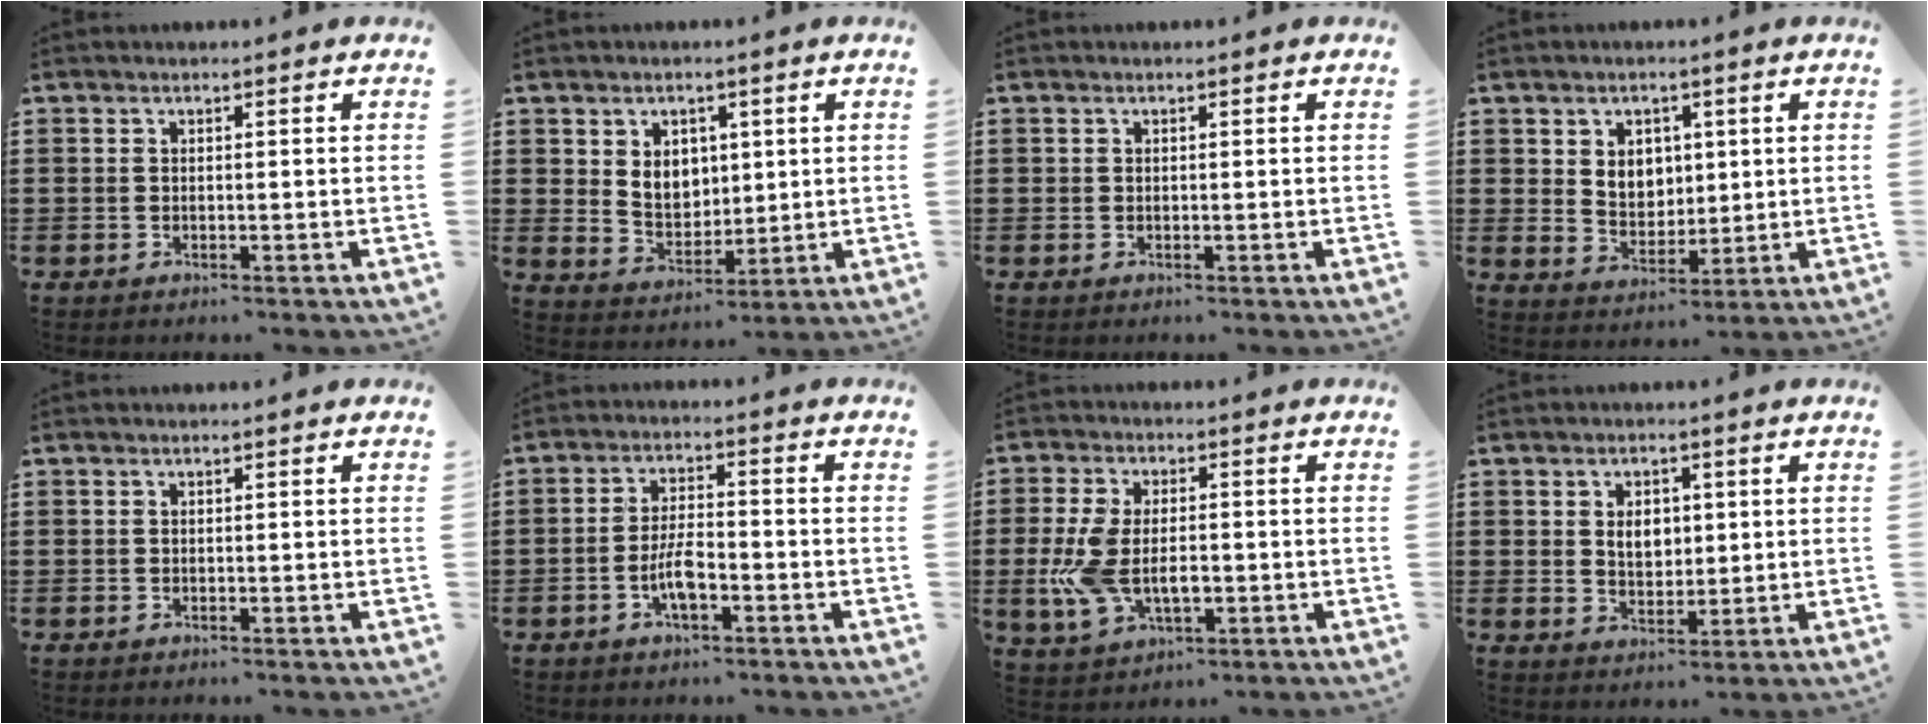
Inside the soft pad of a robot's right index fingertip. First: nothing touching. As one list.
[{"total": 5.1, "force": [1.7, 4.1, 2.5], "torque": [-0.049, 0.004, 0.028]}, {"total": 0.0}, {"total": 4.4, "force": [1.6, 3.8, 1.8], "torque": [-0.043, 0.007, 0.027]}, {"total": 0.0}, {"total": 5.3, "force": [-2.1, 1.9, 4.5], "torque": [-0.104, 0.000, -0.045]}, {"total": 8.2, "force": [-1.2, 4.5, 6.7], "torque": [-0.159, -0.001, -0.025]}, {"total": 3.9, "force": [0.8, 2.7, 2.7], "torque": [-0.046, 0.002, 0.010]}]